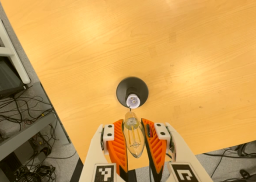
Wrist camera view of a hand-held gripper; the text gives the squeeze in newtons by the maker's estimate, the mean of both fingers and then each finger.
{"total": 22.8, "left": 24.9, "right": 20.7}